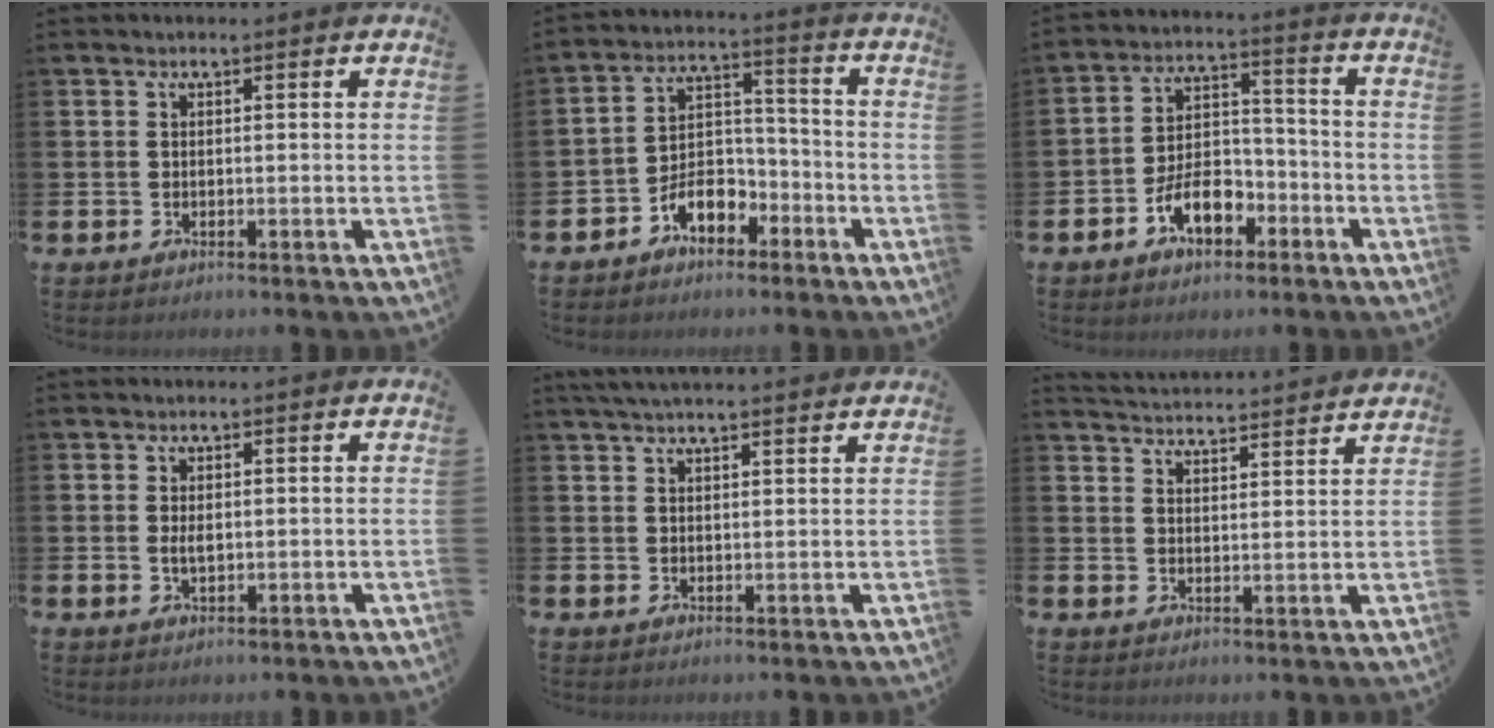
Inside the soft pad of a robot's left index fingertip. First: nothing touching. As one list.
[{"total": 6.1, "force": [-3.9, 3.7, 3.0], "torque": [-0.049, 0.014, -0.074]}, {"total": 7.5, "force": [-3.9, 4.4, 4.7], "torque": [-0.074, 0.016, -0.073]}, {"total": 1.5, "force": [0.3, 0.7, 1.3], "torque": [-0.010, -0.003, 0.000]}, {"total": 3.4, "force": [3.2, 0.2, 1.1], "torque": [-0.022, -0.008, 0.058]}, {"total": 4.4, "force": [4.4, 0.0, -0.1], "torque": [-0.005, -0.037, 0.076]}]